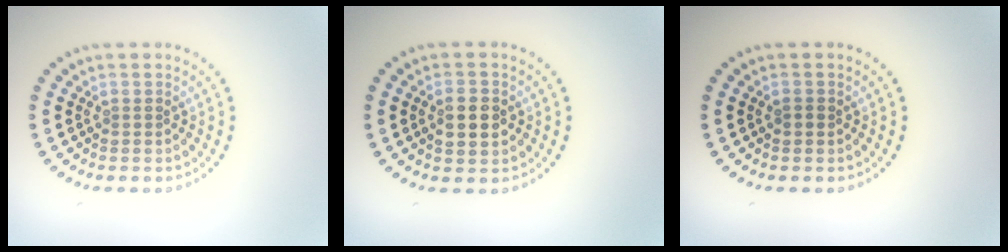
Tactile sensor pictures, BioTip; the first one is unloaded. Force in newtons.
{"total": 3.0, "press": 3.0, "slide": 0.1}
{"total": 0.7, "press": 0.7, "slide": 0.2}